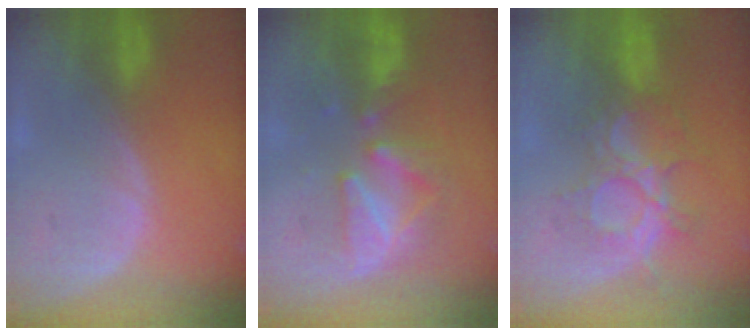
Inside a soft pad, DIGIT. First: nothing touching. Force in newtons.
{"total": 8.4, "press": 8.1, "slide": 2.0}
{"total": 9.2, "press": 7.9, "slide": 4.7}